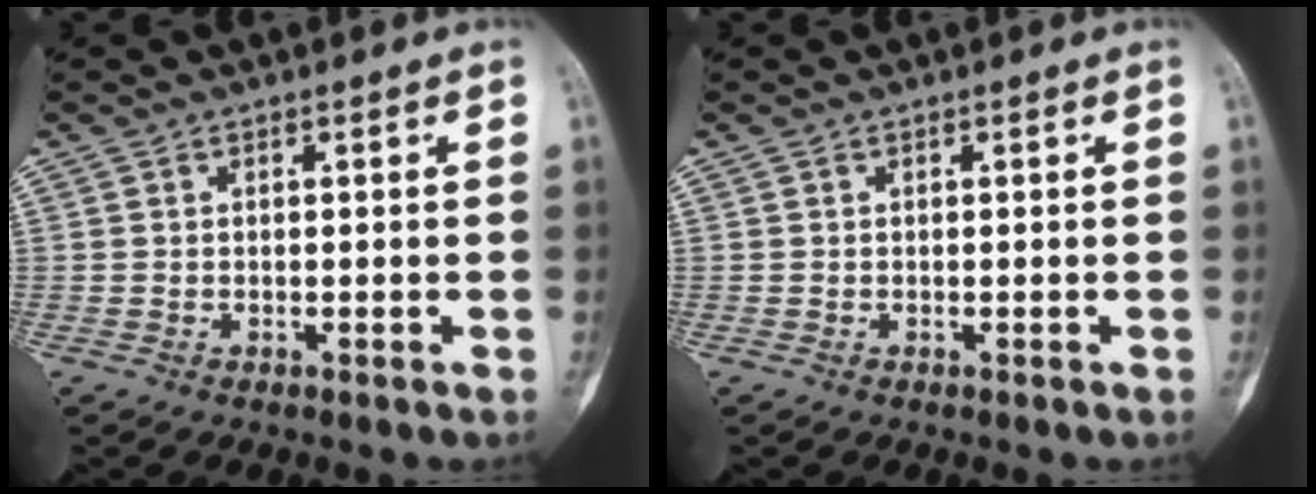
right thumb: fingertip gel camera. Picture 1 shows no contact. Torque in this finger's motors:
{"motor_torque": [0.26, -0.02, -0.04, 0.01, 0.01]}